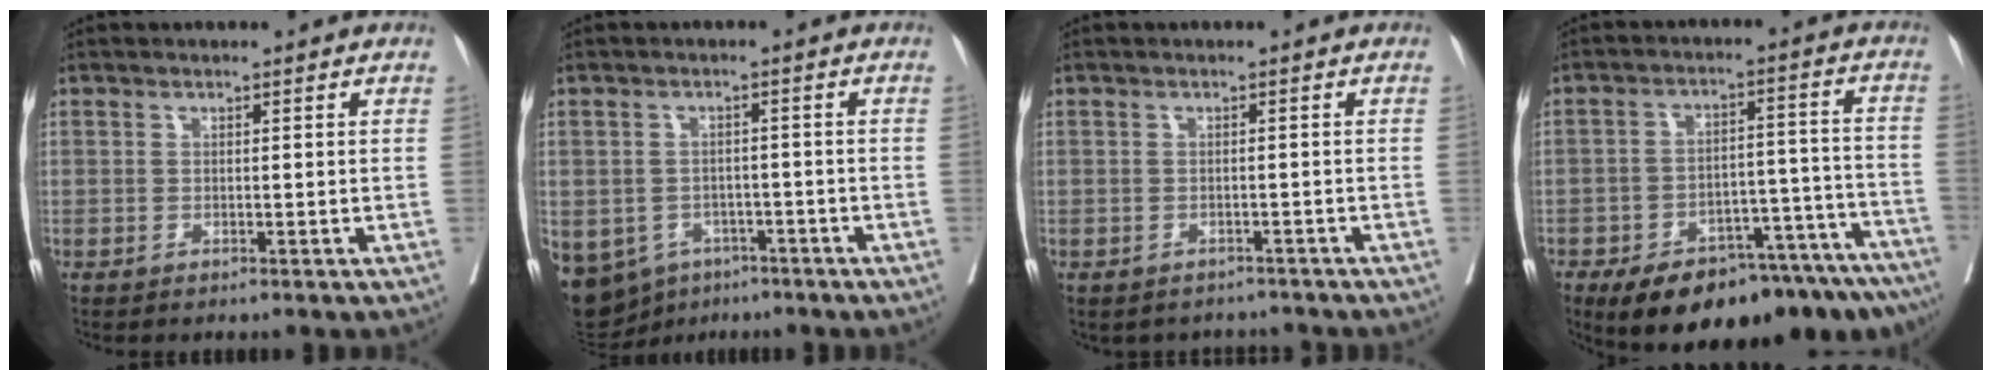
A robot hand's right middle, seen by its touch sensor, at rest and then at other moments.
{"total": 18.2, "force": [-8.4, 14.4, 7.2], "torque": [-0.227, -0.003, -0.108]}
{"total": 2.9, "force": [-2.6, 1.3, -0.2], "torque": [0.008, 0.008, -0.034]}
{"total": 21.1, "force": [-16.1, 6.2, 12.0], "torque": [-0.112, 0.023, -0.223]}